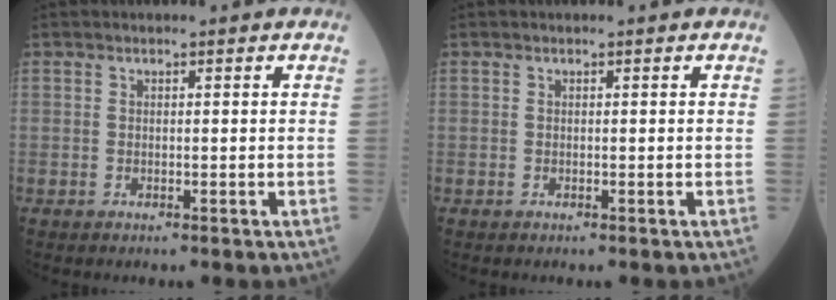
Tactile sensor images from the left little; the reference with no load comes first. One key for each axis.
{"total": 0.0}